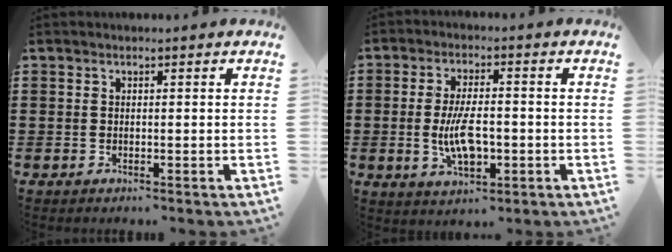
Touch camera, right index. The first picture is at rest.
{"total": 7.4, "force": [-1.2, 3.2, 6.6], "torque": [-0.133, 0.000, -0.024]}